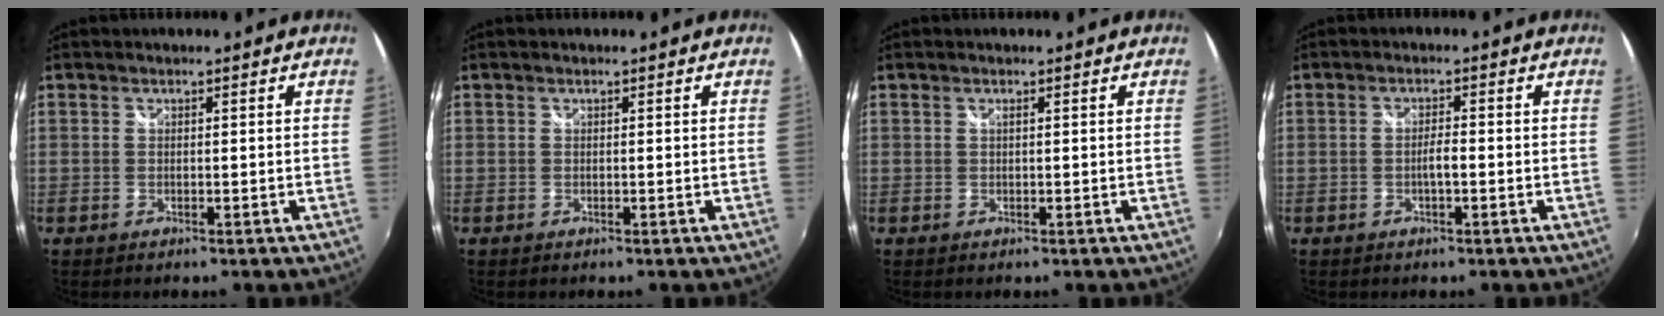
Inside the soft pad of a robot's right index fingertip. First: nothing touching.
{"total": 0.0}
{"total": 0.0}
{"total": 2.2, "force": [-0.8, 0.3, 2.0], "torque": [-0.035, 0.001, -0.015]}